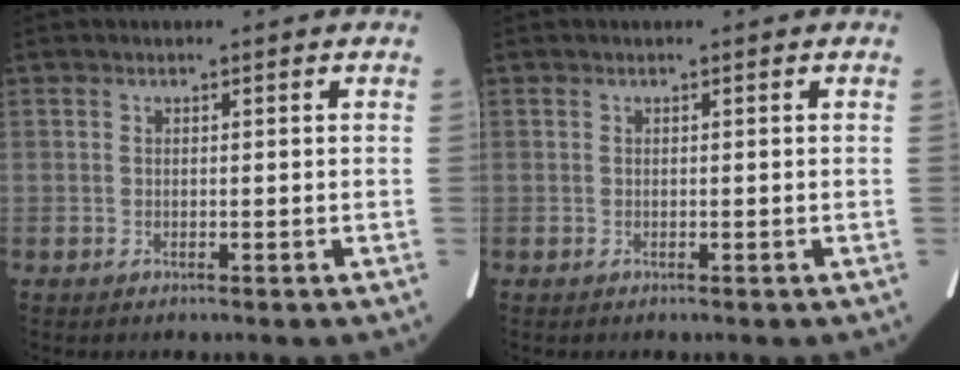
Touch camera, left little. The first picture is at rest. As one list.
[{"total": 0.0}]